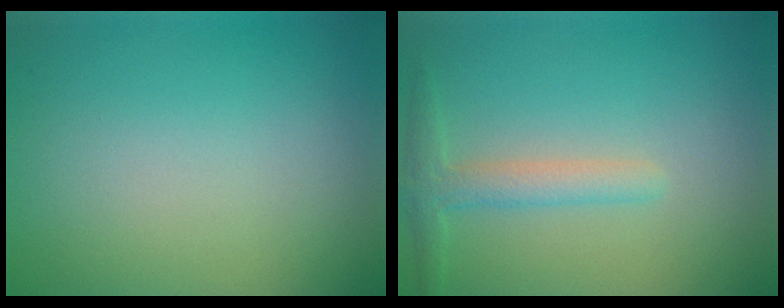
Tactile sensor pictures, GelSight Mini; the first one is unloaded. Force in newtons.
{"total": 2.4, "press": 2.4, "slide": 0.2}